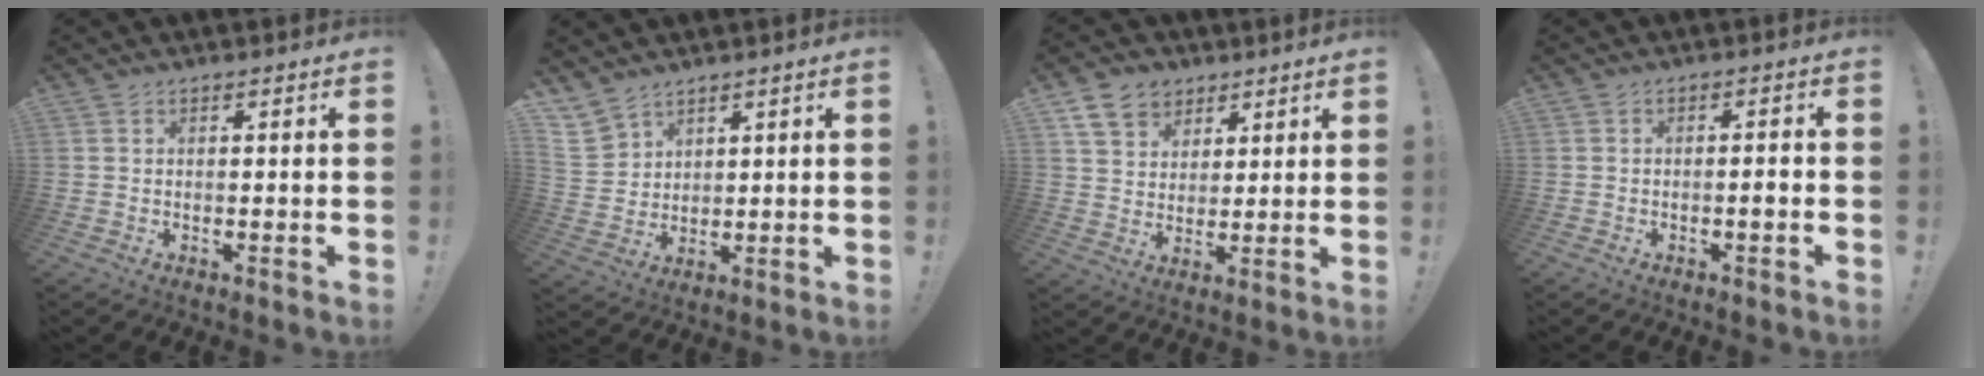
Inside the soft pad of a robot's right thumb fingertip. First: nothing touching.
{"total": 7.2, "force": [5.8, 4.2, 0.8], "torque": [-0.018, -0.037, 0.116]}
{"total": 10.0, "force": [5.9, 7.4, 3.2], "torque": [-0.052, -0.028, 0.117]}
{"total": 2.4, "force": [-1.0, -0.3, 2.1], "torque": [-0.036, -0.001, -0.017]}